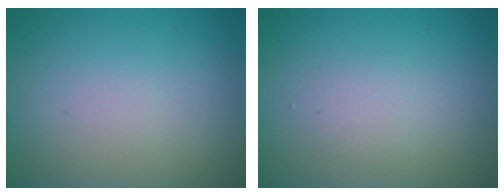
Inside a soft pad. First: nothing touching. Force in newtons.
{"total": 1.5, "press": 1.5, "slide": 0.1}